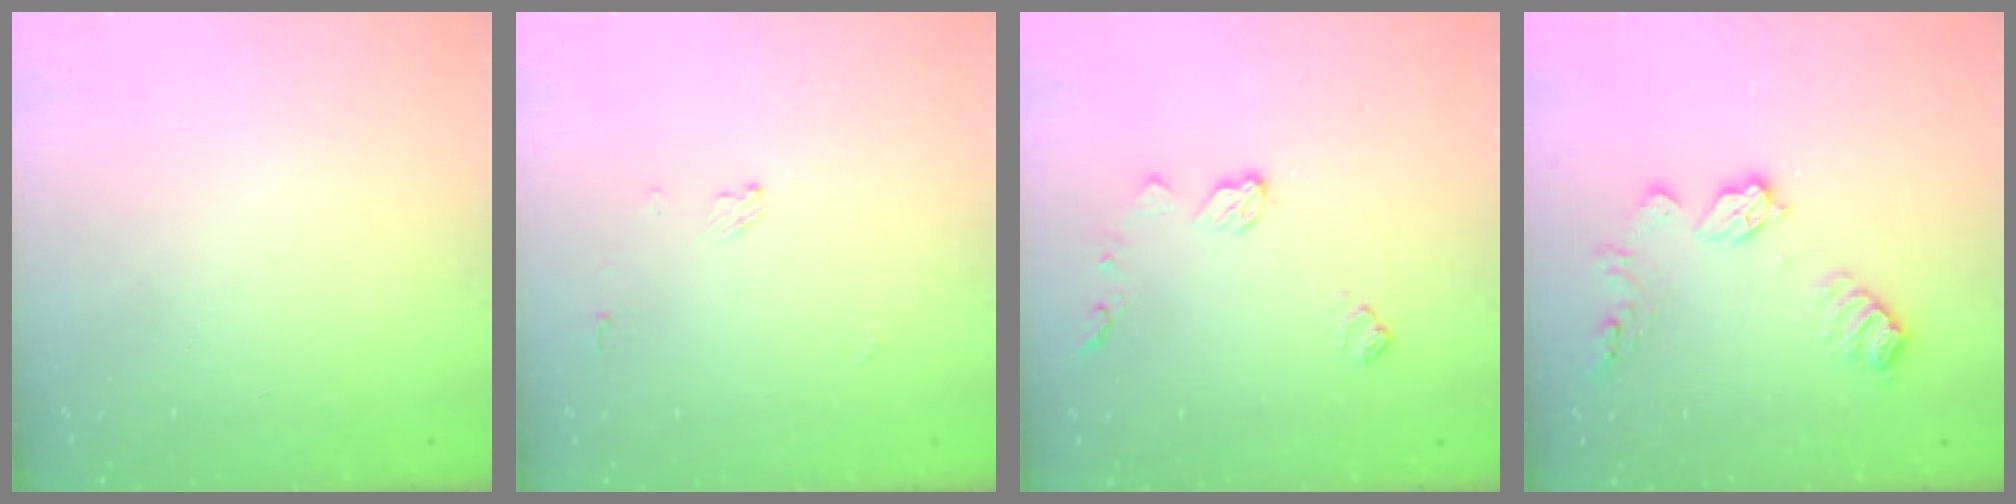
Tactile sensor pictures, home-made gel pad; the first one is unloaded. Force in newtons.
{"total": 3.6, "press": 3.6, "slide": 0.5}
{"total": 7.2, "press": 7.2, "slide": 0.2}
{"total": 10.7, "press": 10.7, "slide": 0.4}